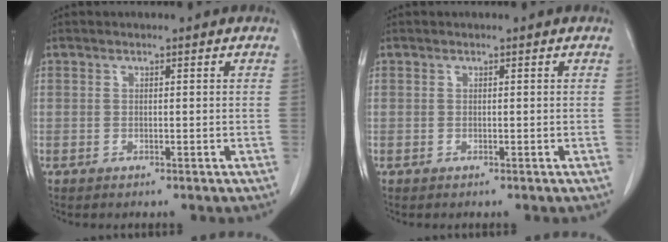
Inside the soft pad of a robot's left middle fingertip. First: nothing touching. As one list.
[{"total": 0.0}]